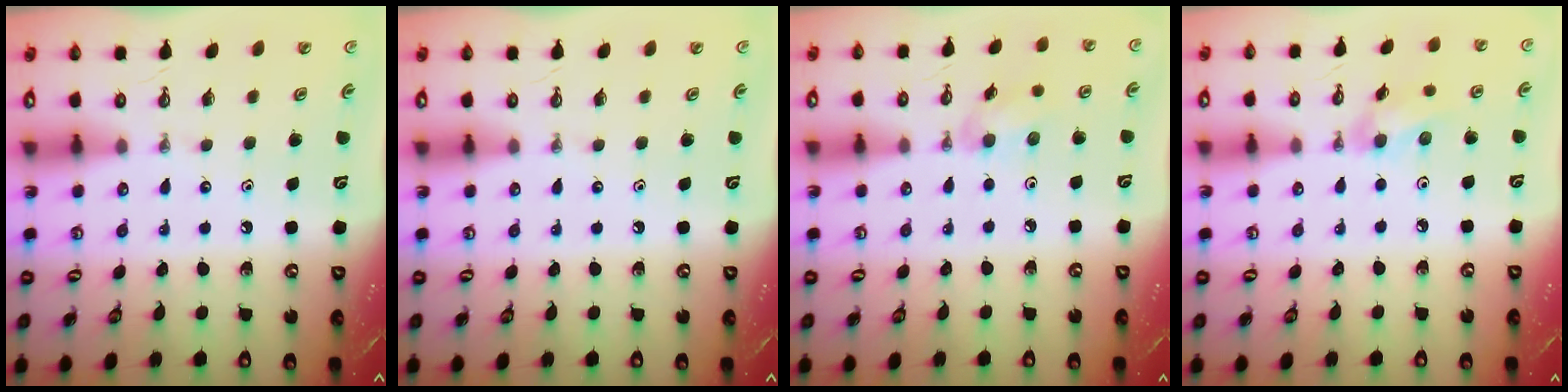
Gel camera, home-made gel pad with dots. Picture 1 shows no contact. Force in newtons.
{"total": 0.0}
{"total": 5.5, "press": 5.4, "slide": 0.9}
{"total": 8.7, "press": 8.3, "slide": 2.6}